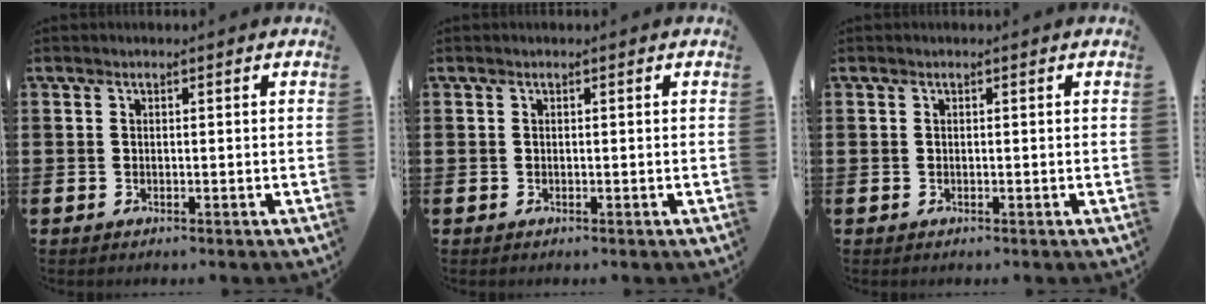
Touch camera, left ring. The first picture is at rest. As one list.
[{"total": 0.0}, {"total": 0.0}]